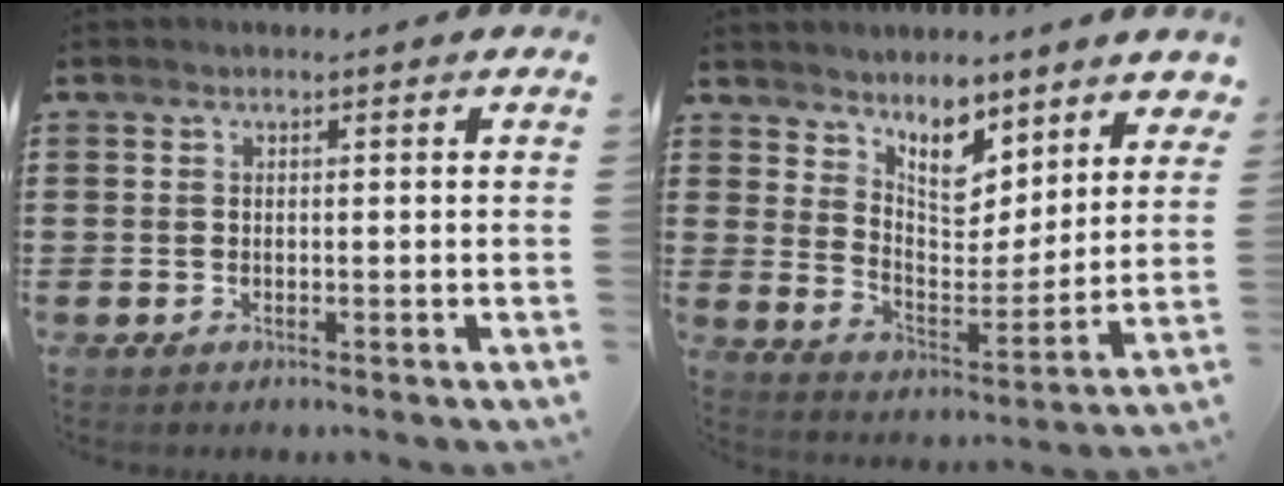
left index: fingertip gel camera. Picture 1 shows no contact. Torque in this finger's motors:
{"motor_torque": [0.71, 0.67, 0.60, 0.13]}